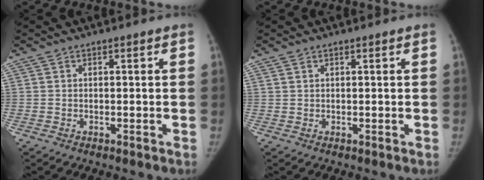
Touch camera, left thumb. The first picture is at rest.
{"total": 0.6, "force": [0.4, 0.4, 0.2], "torque": [-0.005, 0.000, 0.008]}